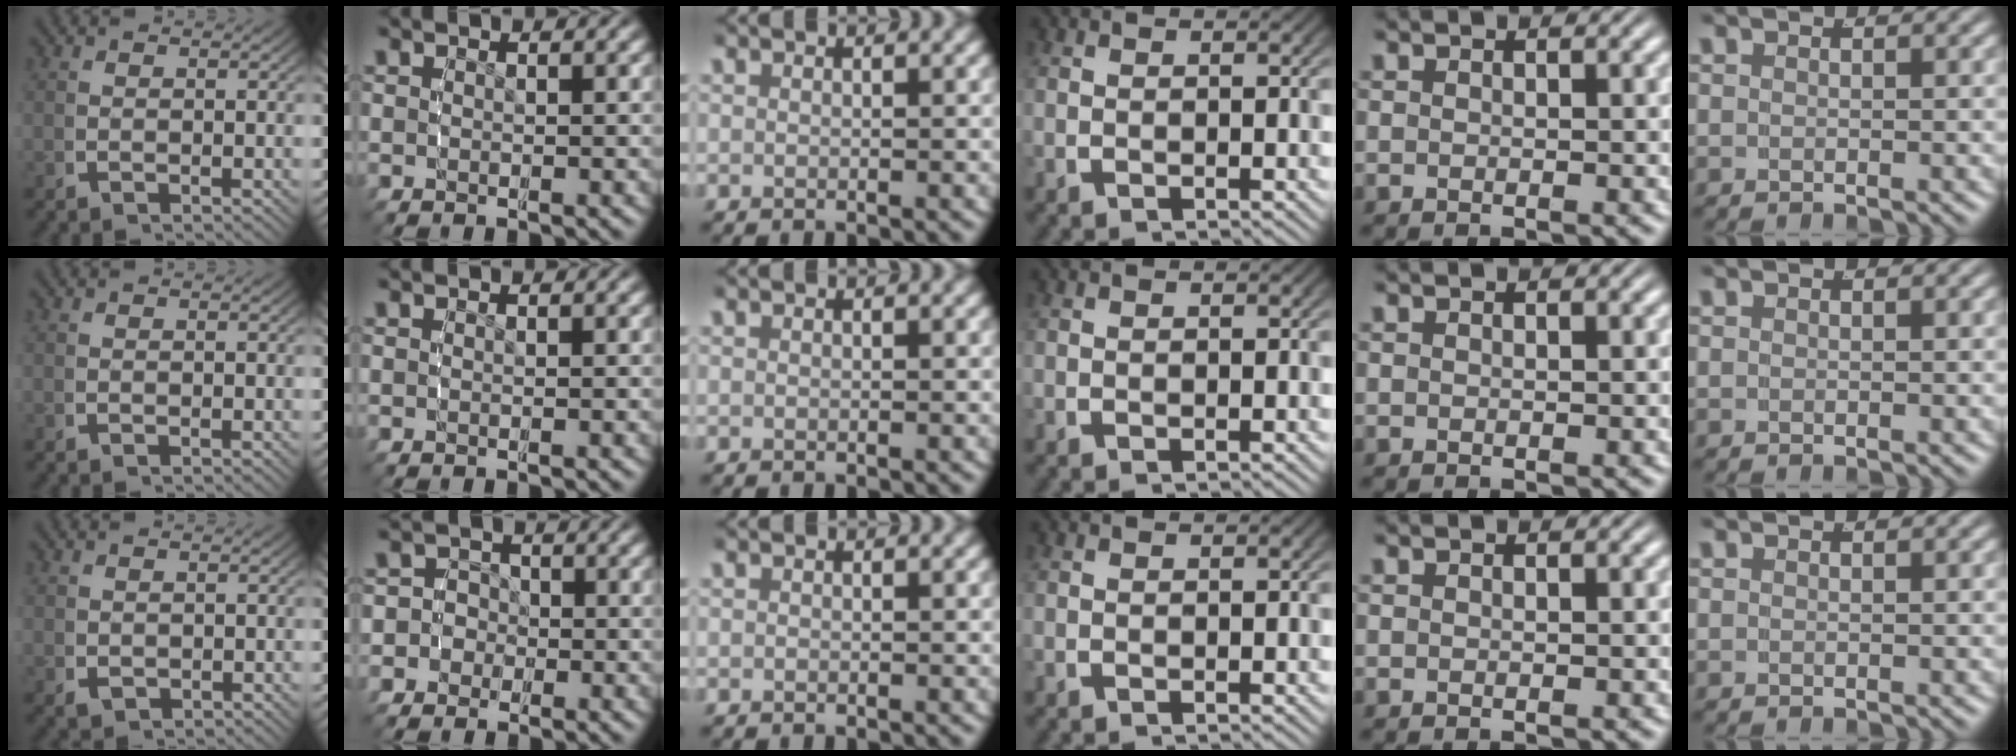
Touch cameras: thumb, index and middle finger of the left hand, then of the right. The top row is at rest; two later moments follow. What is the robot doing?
{"motion": "grasp_and_lifting", "object": "backpack"}